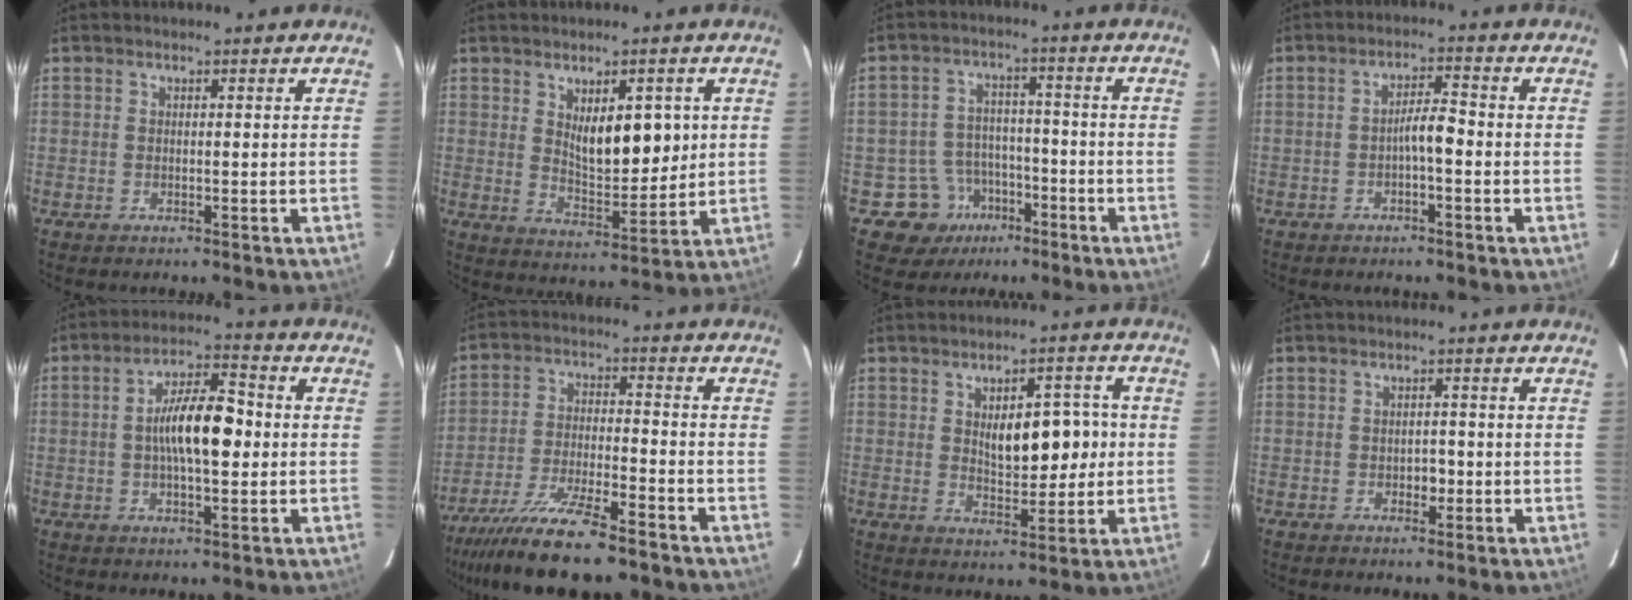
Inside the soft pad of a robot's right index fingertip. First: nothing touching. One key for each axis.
{"total": 8.6, "fx": 2.3, "fy": 3.4, "fz": 7.5, "tx": -0.117, "ty": -0.006, "tz": 0.048}
{"total": 7.9, "fx": -3.8, "fy": 6.9, "fz": 0.1, "tx": 0.006, "ty": 0.021, "tz": -0.052}
{"total": 3.4, "fx": -1.0, "fy": 0.6, "fz": 3.2, "tx": -0.051, "ty": 0.011, "tz": -0.016}
{"total": 10.1, "fx": 0.0, "fy": 3.0, "fz": 9.7, "tx": -0.175, "ty": 0.020, "tz": -0.003}
{"total": 13.0, "fx": -10.2, "fy": 1.3, "fz": 8.1, "tx": -0.147, "ty": -0.029, "tz": -0.176}
{"total": 8.6, "fx": 1.0, "fy": 3.9, "fz": 7.6, "tx": -0.108, "ty": 0.014, "tz": 0.026}
{"total": 1.8, "fx": -0.6, "fy": 1.1, "fz": 1.3, "tx": -0.016, "ty": 0.004, "tz": -0.006}